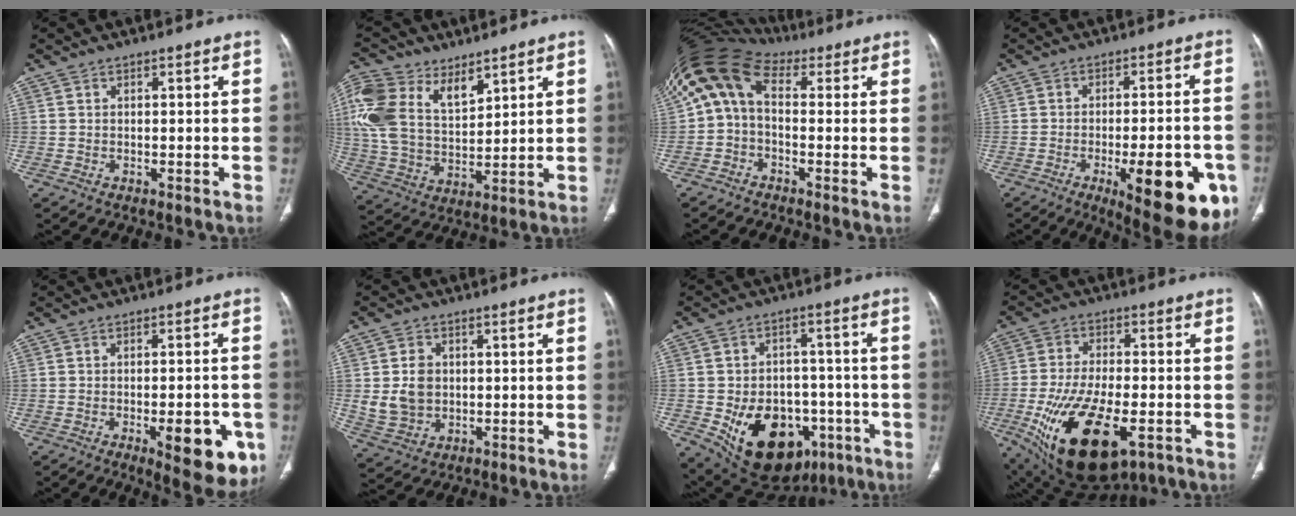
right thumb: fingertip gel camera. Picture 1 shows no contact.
{"total": 17.0, "force": [8.2, 10.3, 10.7], "torque": [-0.221, -0.021, 0.163]}
{"total": 10.3, "force": [2.1, 6.3, 7.8], "torque": [-0.152, 0.050, 0.028]}
{"total": 19.7, "force": [-7.7, 6.6, 16.9], "torque": [-0.170, 0.013, -0.089]}
{"total": 12.6, "force": [-4.8, 4.7, 10.6], "torque": [-0.111, 0.005, -0.053]}
{"total": 7.8, "force": [0.6, 6.3, 4.5], "torque": [-0.070, -0.003, 0.023]}
{"total": 21.1, "force": [-8.0, 14.2, 13.4], "torque": [-0.185, 0.024, -0.098]}
{"total": 21.1, "force": [-8.1, 9.9, 16.8], "torque": [-0.330, -0.001, -0.117]}